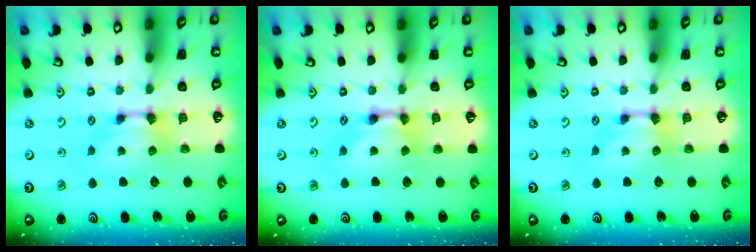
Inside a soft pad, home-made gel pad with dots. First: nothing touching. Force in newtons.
{"total": 2.1, "press": 2.1, "slide": 0.1}
{"total": 0.0}